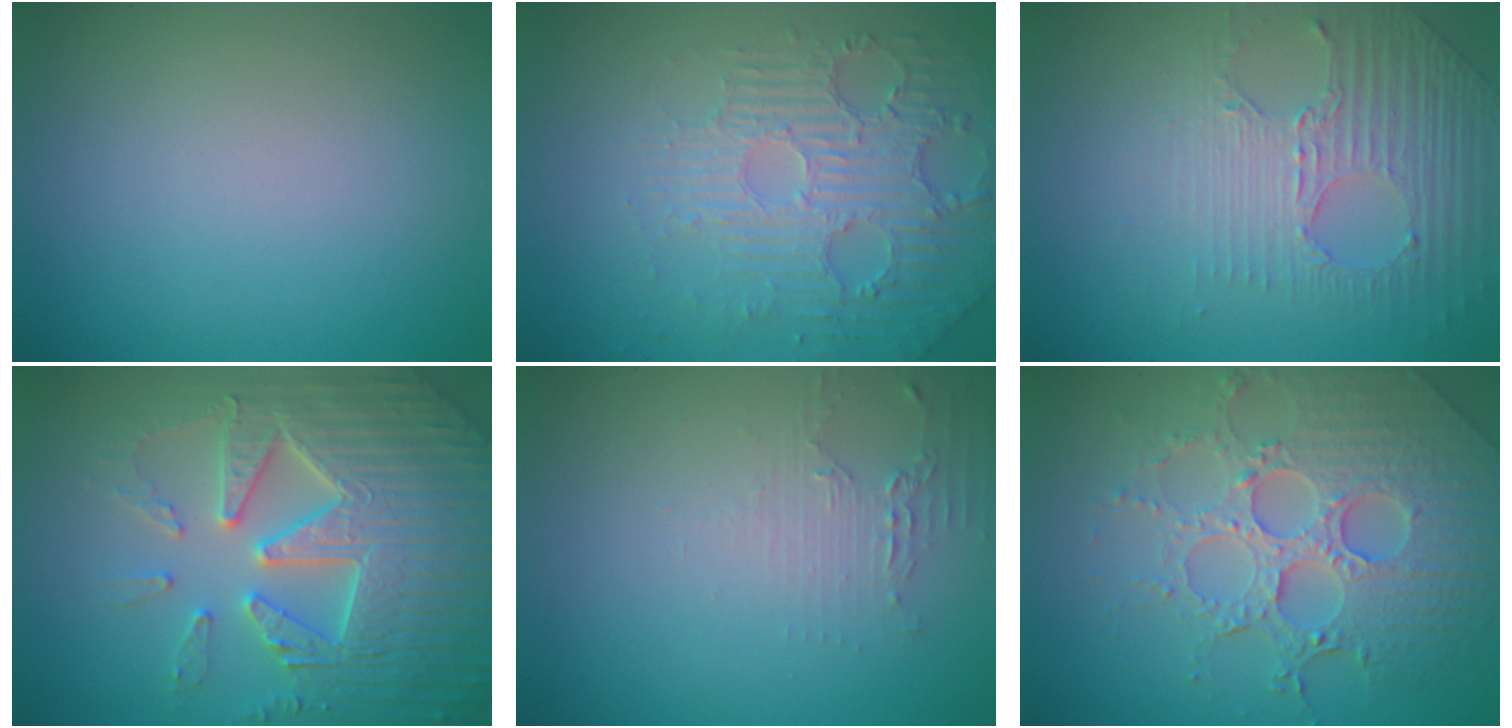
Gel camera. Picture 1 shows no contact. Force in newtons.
{"total": 6.1, "press": 3.8, "slide": 4.8}
{"total": 4.6, "press": 3.0, "slide": 3.4}
{"total": 7.7, "press": 7.6, "slide": 1.5}
{"total": 1.5, "press": 1.5, "slide": 0.4}
{"total": 7.3, "press": 5.5, "slide": 4.9}